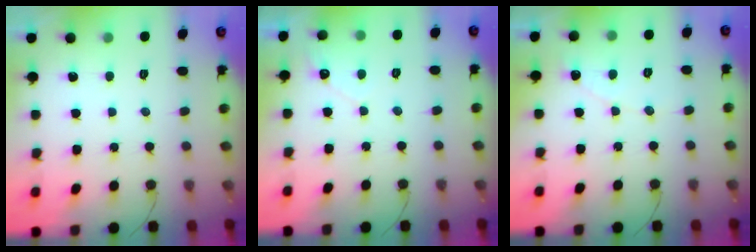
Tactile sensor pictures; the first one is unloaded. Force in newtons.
{"total": 2.8, "press": 2.8, "slide": 0.2}
{"total": 2.3, "press": 2.3, "slide": 0.2}